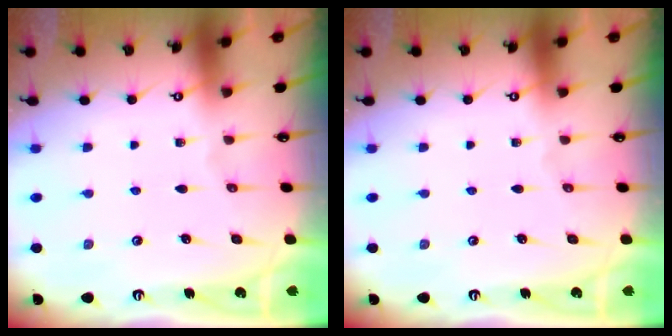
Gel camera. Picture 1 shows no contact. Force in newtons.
{"total": 0.0}